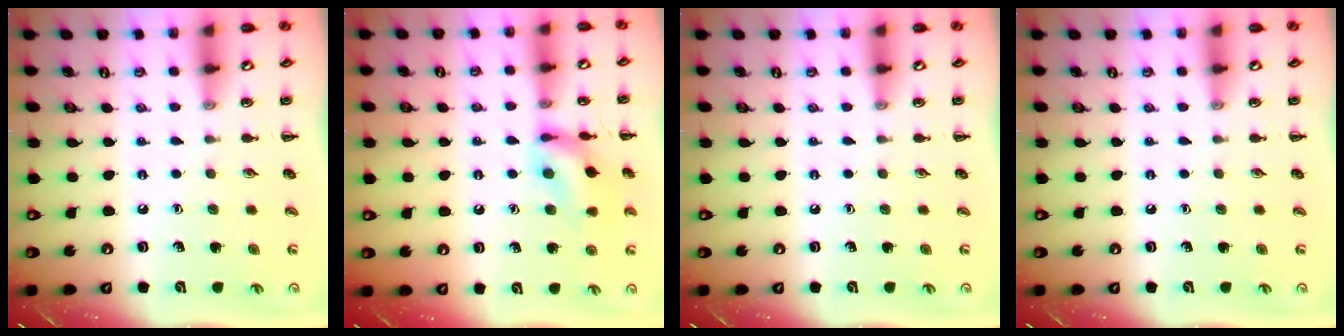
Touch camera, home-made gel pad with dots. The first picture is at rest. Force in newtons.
{"total": 12.9, "press": 12.9, "slide": 0.8}
{"total": 0.0}
{"total": 0.0}